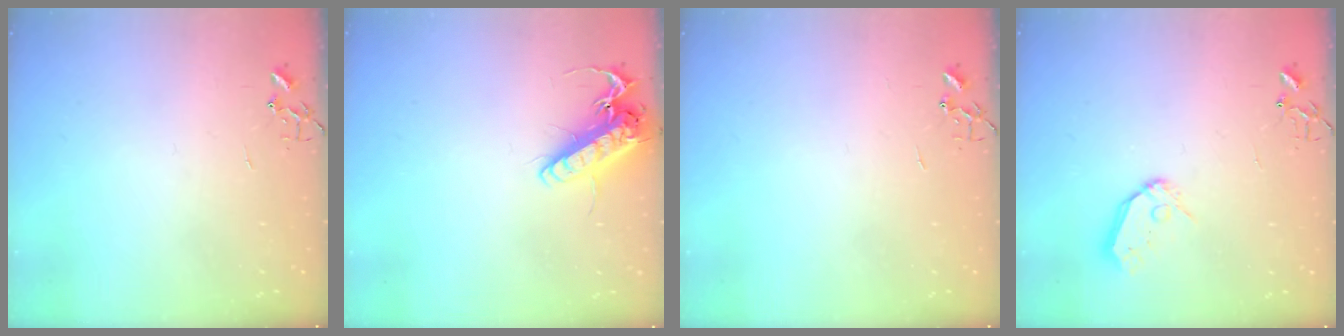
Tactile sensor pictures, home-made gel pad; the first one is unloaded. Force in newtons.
{"total": 13.8, "press": 13.6, "slide": 2.4}
{"total": 0.0}
{"total": 8.6, "press": 8.6, "slide": 0.7}